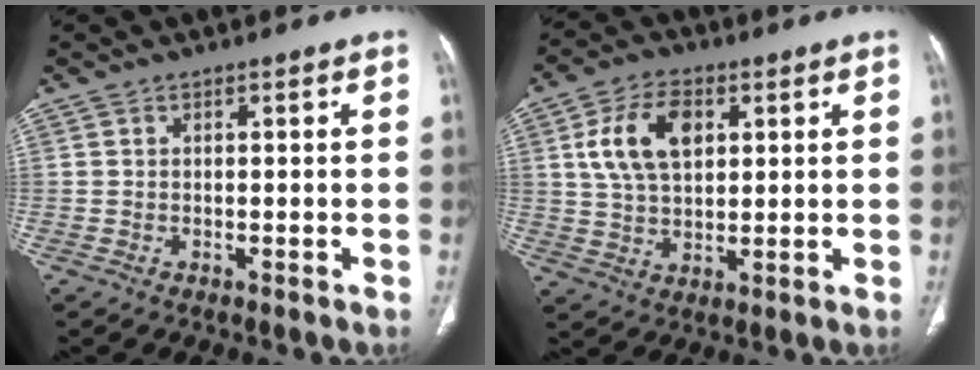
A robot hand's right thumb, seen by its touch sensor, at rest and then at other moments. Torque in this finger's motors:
{"motor_torque": [-1.18, 1.34, 0.98, -0.08, 0.11]}